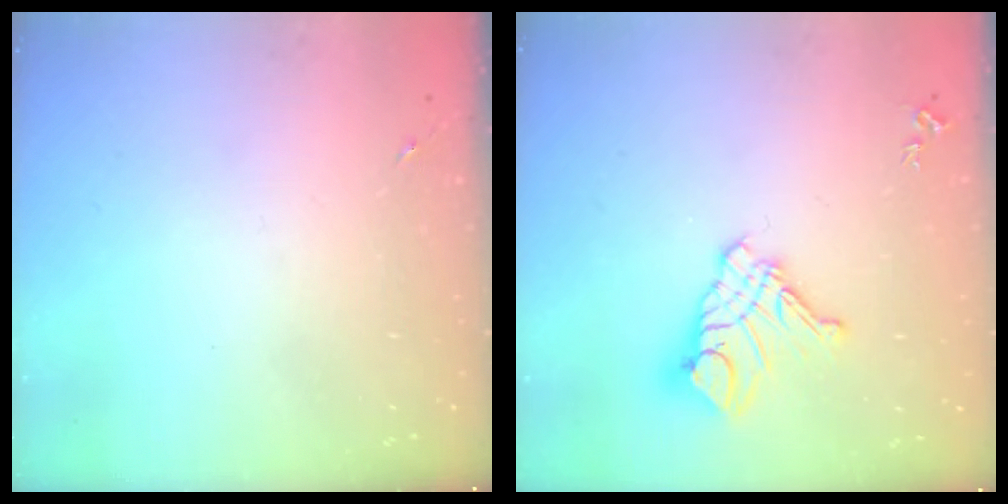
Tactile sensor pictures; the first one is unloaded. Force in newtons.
{"total": 12.9, "press": 12.8, "slide": 1.1}